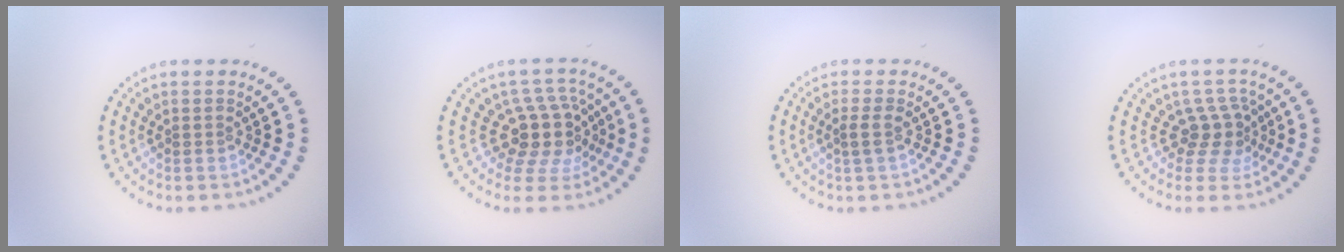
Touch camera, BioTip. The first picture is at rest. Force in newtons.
{"total": 4.6, "press": 3.5, "slide": 3.0}
{"total": 1.0, "press": 0.8, "slide": 0.6}
{"total": 2.9, "press": 2.0, "slide": 2.1}